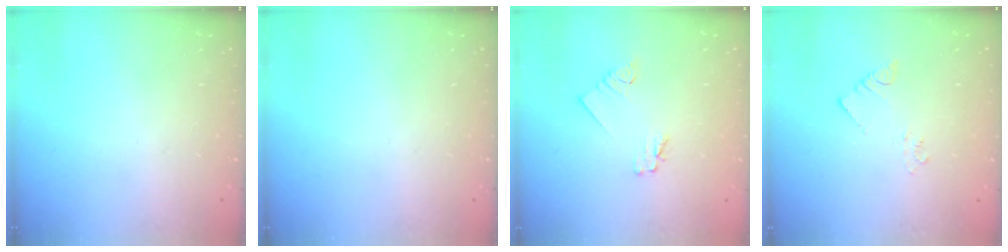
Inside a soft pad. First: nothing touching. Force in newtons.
{"total": 0.0}
{"total": 1.6, "press": 1.5, "slide": 0.2}
{"total": 2.2, "press": 2.2, "slide": 0.1}